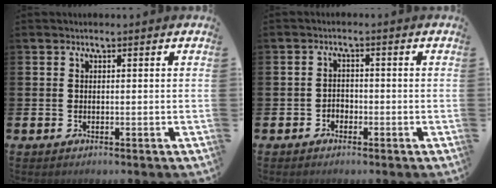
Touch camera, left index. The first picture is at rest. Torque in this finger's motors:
{"motor_torque": [0.03, -0.01, 0.01, -0.01]}